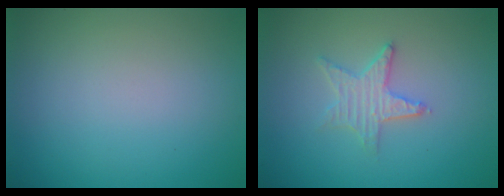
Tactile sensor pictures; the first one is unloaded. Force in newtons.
{"total": 2.7, "press": 2.6, "slide": 0.5}